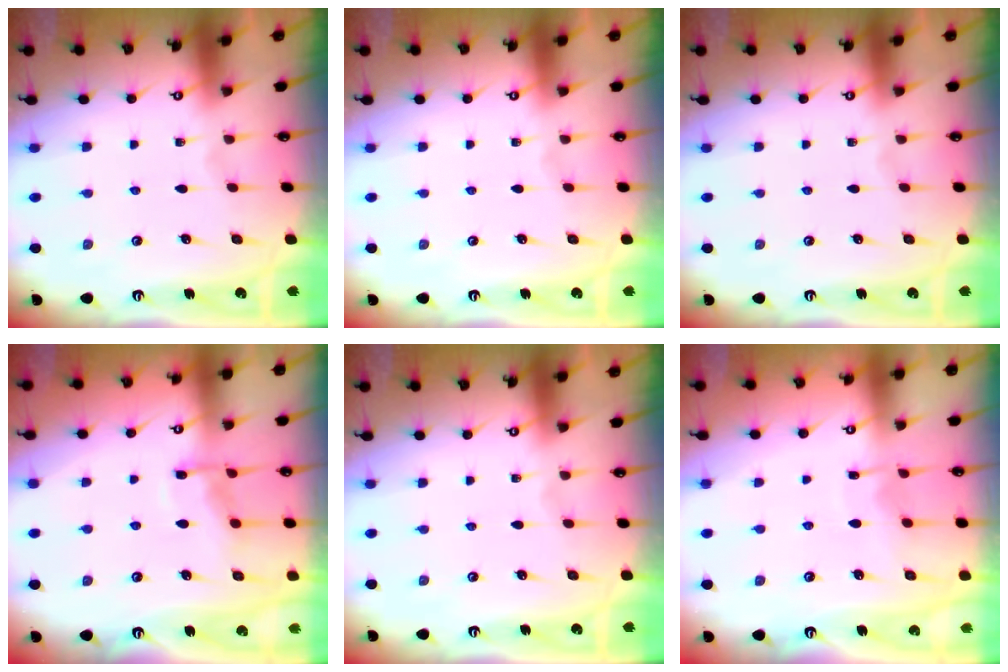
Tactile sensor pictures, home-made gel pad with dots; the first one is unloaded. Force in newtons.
{"total": 0.0}
{"total": 0.0}
{"total": 9.1, "press": 9.0, "slide": 0.9}
{"total": 0.0}
{"total": 5.2, "press": 5.2, "slide": 0.5}